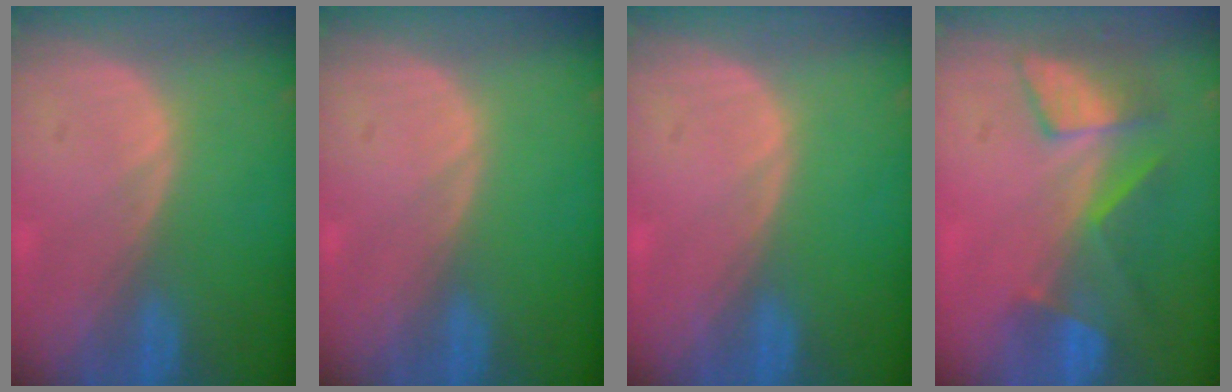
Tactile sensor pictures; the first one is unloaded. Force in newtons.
{"total": 0.0}
{"total": 0.0}
{"total": 8.1, "press": 7.0, "slide": 3.9}